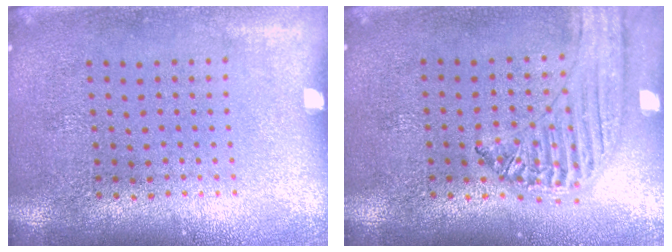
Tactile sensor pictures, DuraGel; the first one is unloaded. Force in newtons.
{"total": 1.3, "press": 1.3, "slide": 0.1}